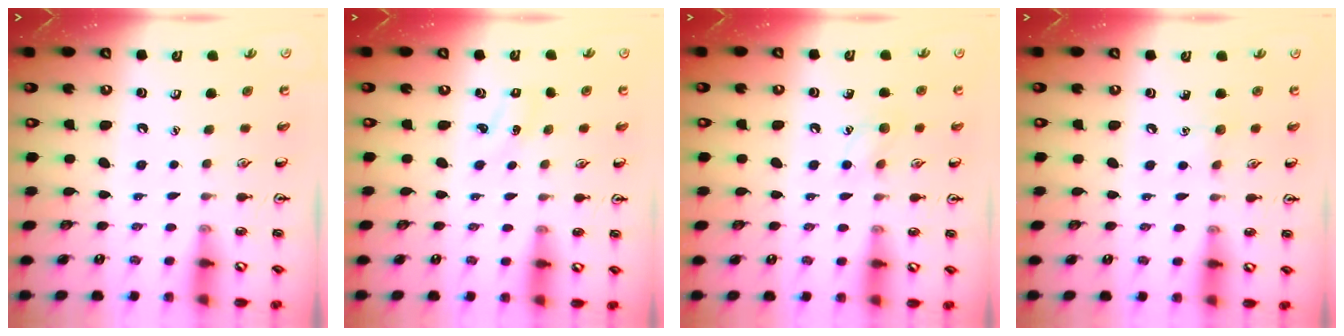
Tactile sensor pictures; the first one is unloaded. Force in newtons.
{"total": 1.4, "press": 1.3, "slide": 0.6}
{"total": 7.9, "press": 7.6, "slide": 1.8}
{"total": 5.7, "press": 5.4, "slide": 1.8}